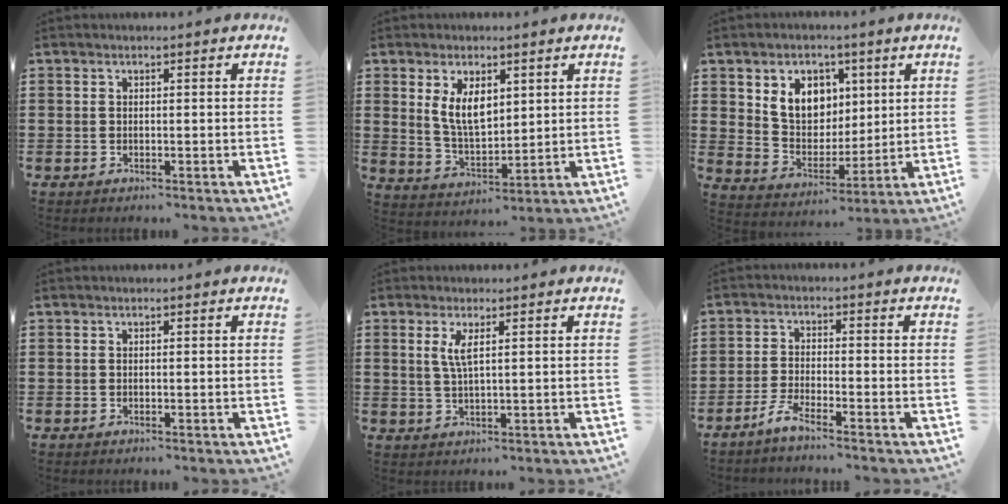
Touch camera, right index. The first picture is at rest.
{"total": 6.4, "force": [2.5, 3.3, 4.9], "torque": [-0.106, 0.007, 0.046]}
{"total": 7.9, "force": [3.4, 6.4, 3.3], "torque": [-0.081, 0.004, 0.063]}
{"total": 0.0}
{"total": 3.1, "force": [1.1, 0.4, 2.9], "torque": [-0.062, -0.001, 0.018]}
{"total": 3.0, "force": [-2.6, 0.0, 1.4], "torque": [-0.041, -0.001, -0.054]}